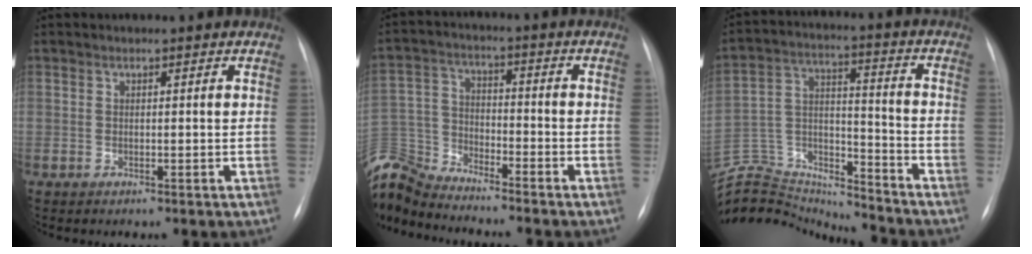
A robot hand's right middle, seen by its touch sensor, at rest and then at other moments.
{"total": 12.2, "force": [-12.0, 1.5, 1.6], "torque": [-0.045, 0.025, -0.230]}
{"total": 22.7, "force": [-21.5, 5.4, 4.9], "torque": [-0.157, 0.026, -0.352]}